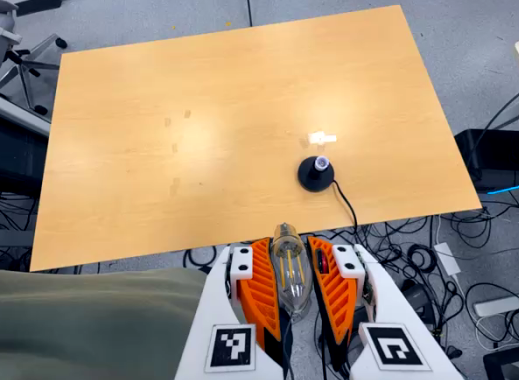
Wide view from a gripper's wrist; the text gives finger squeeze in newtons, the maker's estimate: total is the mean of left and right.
{"total": 19.5, "left": 20.9, "right": 18.0}